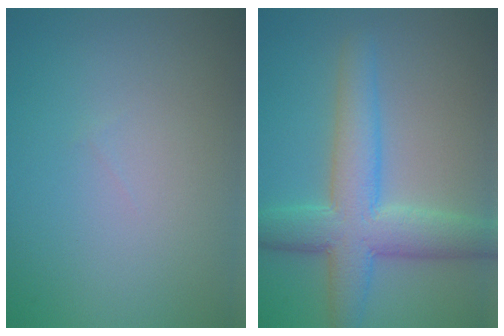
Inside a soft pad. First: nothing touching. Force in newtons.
{"total": 7.1, "press": 7.1, "slide": 0.3}